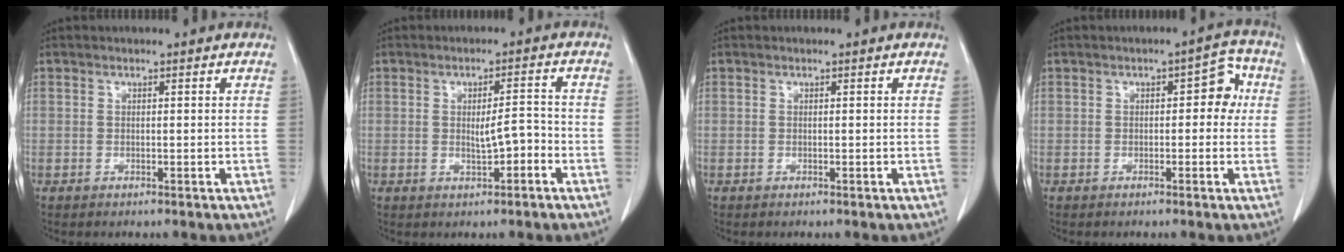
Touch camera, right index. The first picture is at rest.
{"total": 3.5, "force": [-1.1, 0.8, 3.2], "torque": [-0.047, 0.002, -0.015]}
{"total": 0.0}
{"total": 4.5, "force": [0.3, 2.4, 3.8], "torque": [-0.036, 0.026, 0.000]}